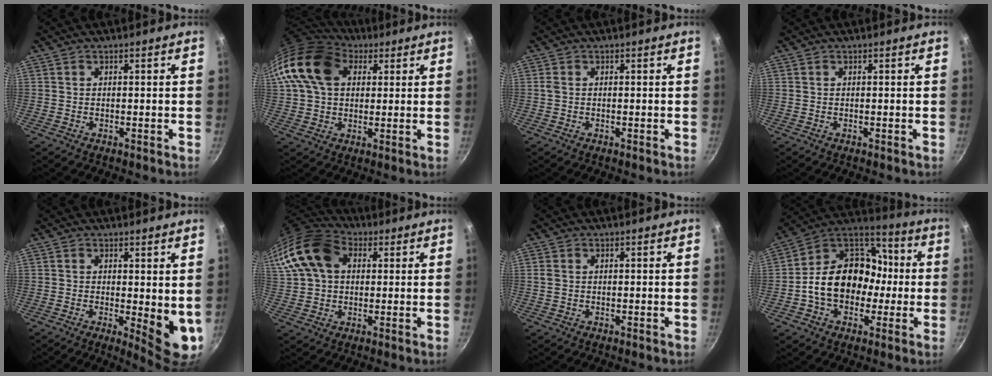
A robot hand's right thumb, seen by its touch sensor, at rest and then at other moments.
{"total": 16.5, "force": [5.0, 11.8, 10.4], "torque": [-0.188, 0.016, 0.075]}
{"total": 0.7, "force": [0.0, 0.4, 0.5], "torque": [-0.012, 0.002, 0.001]}
{"total": 0.0}
{"total": 7.7, "force": [0.3, 2.8, 7.2], "torque": [-0.087, -0.022, 0.007]}
{"total": 16.5, "force": [4.5, 11.8, 10.7], "torque": [-0.209, 0.025, 0.068]}
{"total": 1.5, "force": [0.2, 1.2, 0.9], "torque": [-0.017, 0.002, 0.005]}
{"total": 19.6, "force": [-2.2, 15.1, 12.3], "torque": [-0.168, 0.055, -0.046]}